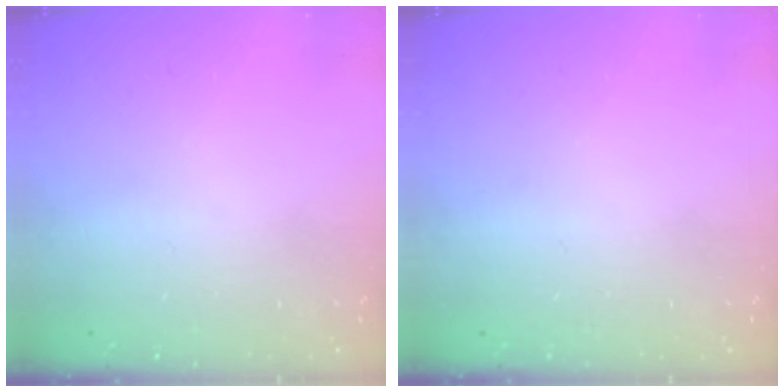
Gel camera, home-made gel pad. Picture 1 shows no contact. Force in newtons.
{"total": 0.0}